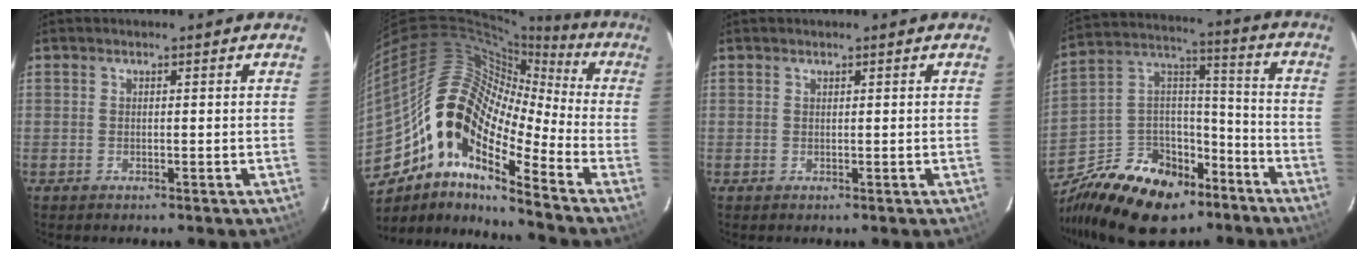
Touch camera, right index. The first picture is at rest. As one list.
[{"total": 18.4, "force": [-8.5, 7.4, 14.6], "torque": [-0.238, -0.007, -0.180]}, {"total": 0.0}, {"total": 21.4, "force": [-13.9, 12.9, 9.9], "torque": [-0.221, 0.058, -0.213]}]